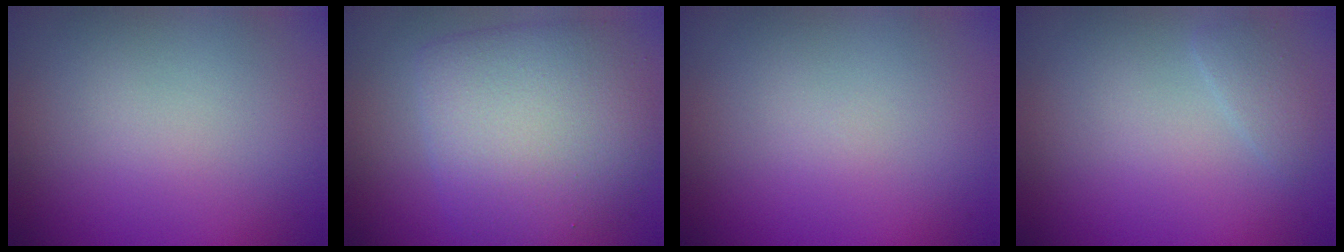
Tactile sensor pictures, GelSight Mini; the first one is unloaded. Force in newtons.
{"total": 7.5, "press": 7.5, "slide": 0.1}
{"total": 0.0}
{"total": 1.1, "press": 1.1, "slide": 0.1}